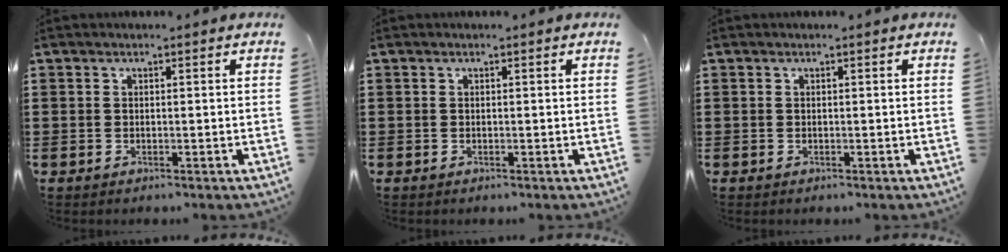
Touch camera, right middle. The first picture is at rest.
{"total": 0.0}
{"total": 0.0}